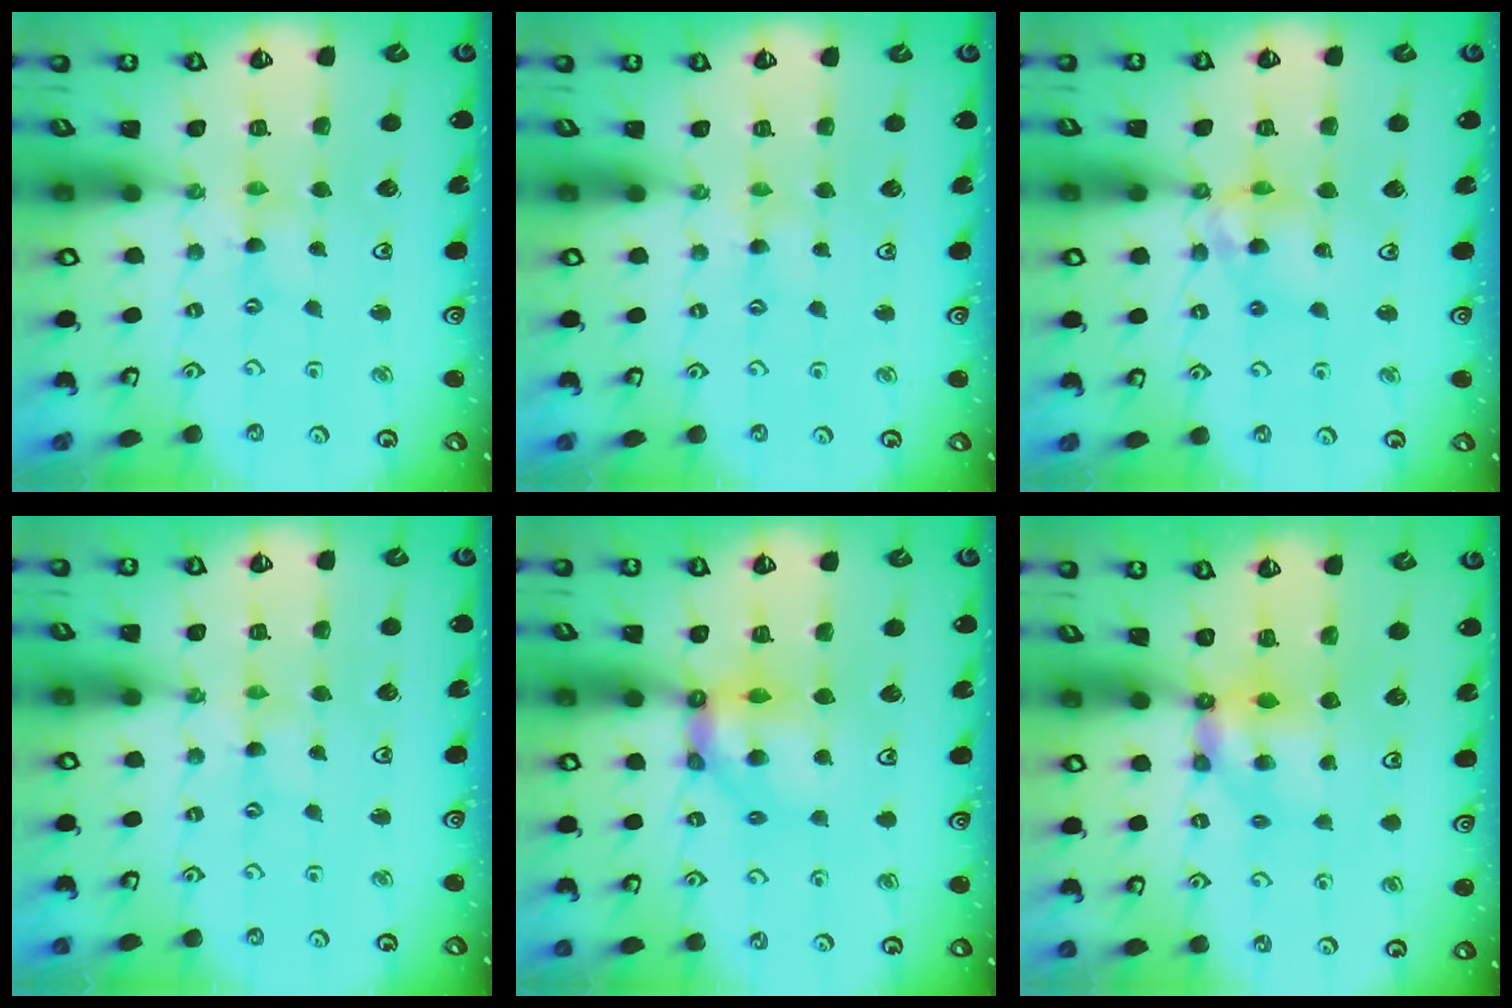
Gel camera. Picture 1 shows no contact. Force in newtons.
{"total": 1.8, "press": 1.7, "slide": 0.3}
{"total": 11.4, "press": 11.4, "slide": 1.1}
{"total": 0.7, "press": 0.7, "slide": 0.1}
{"total": 8.4, "press": 8.3, "slide": 0.9}
{"total": 6.2, "press": 6.2, "slide": 0.5}